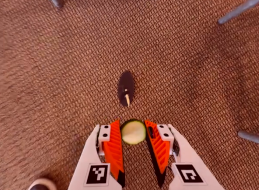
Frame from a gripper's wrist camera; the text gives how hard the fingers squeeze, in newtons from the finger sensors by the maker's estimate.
{"total": 6.7, "left": 6.2, "right": 7.3}